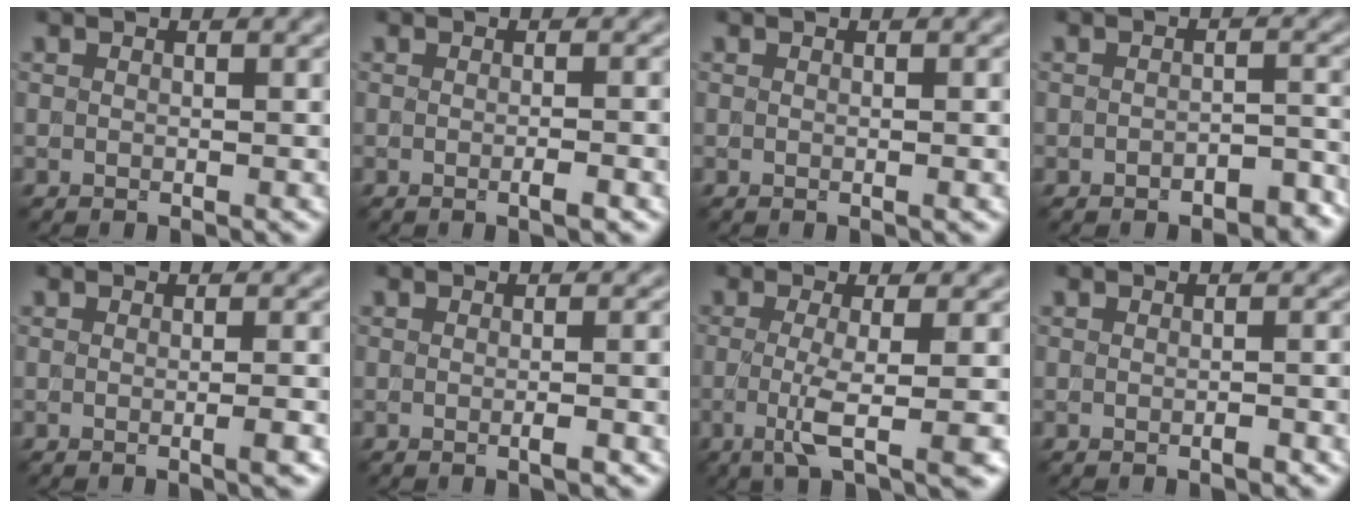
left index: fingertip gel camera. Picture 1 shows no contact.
{"total": 2.4, "force": [-0.5, 0.6, 2.3], "torque": [-0.026, 0.001, -0.010]}
{"total": 1.3, "force": [0.0, 0.4, 1.2], "torque": [-0.012, 0.000, -0.003]}
{"total": 2.7, "force": [-1.9, 1.2, 1.4], "torque": [-0.024, 0.005, -0.025]}
{"total": 2.4, "force": [-0.3, 0.8, 2.3], "torque": [-0.021, -0.001, -0.010]}
{"total": 2.8, "force": [-0.4, 0.8, 2.7], "torque": [-0.028, 0.002, -0.008]}
{"total": 4.9, "force": [-1.0, 1.2, 4.6], "torque": [-0.084, -0.013, -0.022]}
{"total": 1.8, "force": [-0.5, 0.5, 1.6], "torque": [-0.019, 0.002, -0.009]}